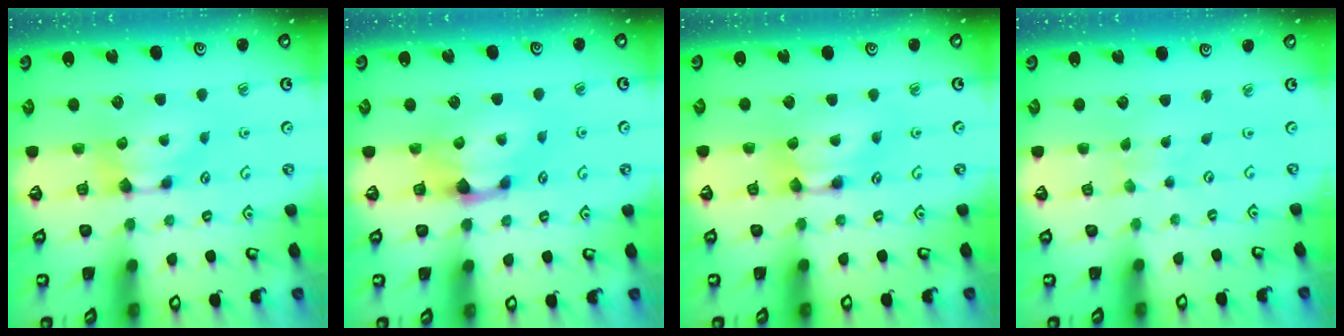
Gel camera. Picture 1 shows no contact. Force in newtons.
{"total": 1.6, "press": 1.0, "slide": 1.3}
{"total": 2.1, "press": 2.1, "slide": 0.1}
{"total": 3.4, "press": 3.4, "slide": 0.1}